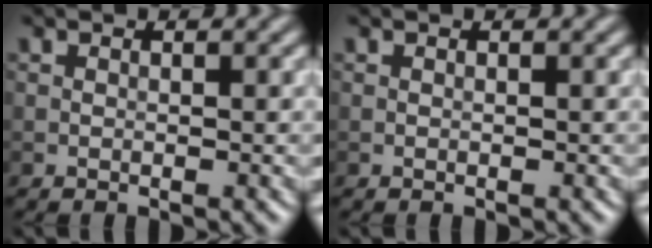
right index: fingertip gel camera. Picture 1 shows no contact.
{"total": 0.0}